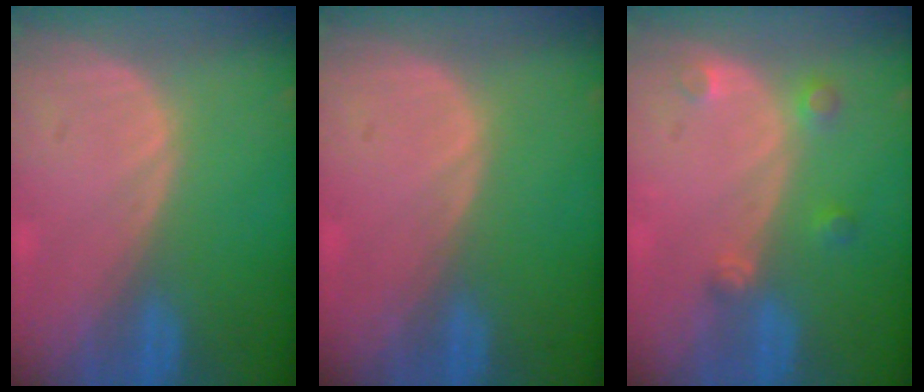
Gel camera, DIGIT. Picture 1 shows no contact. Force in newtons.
{"total": 0.0}
{"total": 2.6, "press": 2.6, "slide": 0.3}